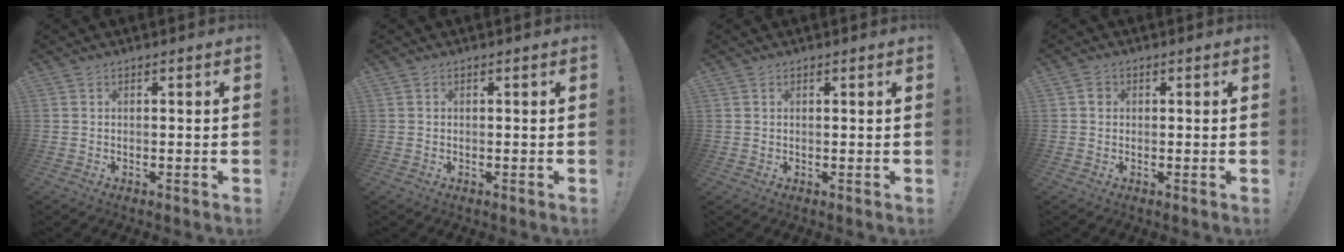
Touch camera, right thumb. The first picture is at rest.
{"total": 0.0}
{"total": 1.1, "force": [0.6, 1.0, -0.1], "torque": [0.005, -0.004, 0.011]}
{"total": 1.7, "force": [0.0, 1.5, 0.8], "torque": [-0.007, 0.002, -0.001]}